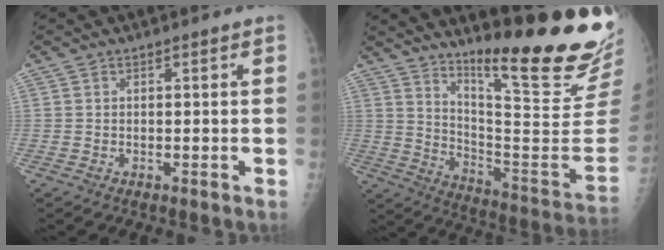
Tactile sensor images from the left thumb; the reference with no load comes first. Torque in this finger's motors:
{"motor_torque": [1.28, -0.82, 1.39, -1.38, 0.09]}